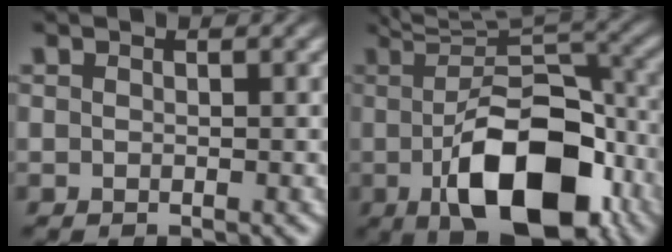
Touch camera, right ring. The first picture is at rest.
{"total": 14.5, "force": [-3.4, 6.8, 12.4], "torque": [-0.178, -0.022, -0.038]}